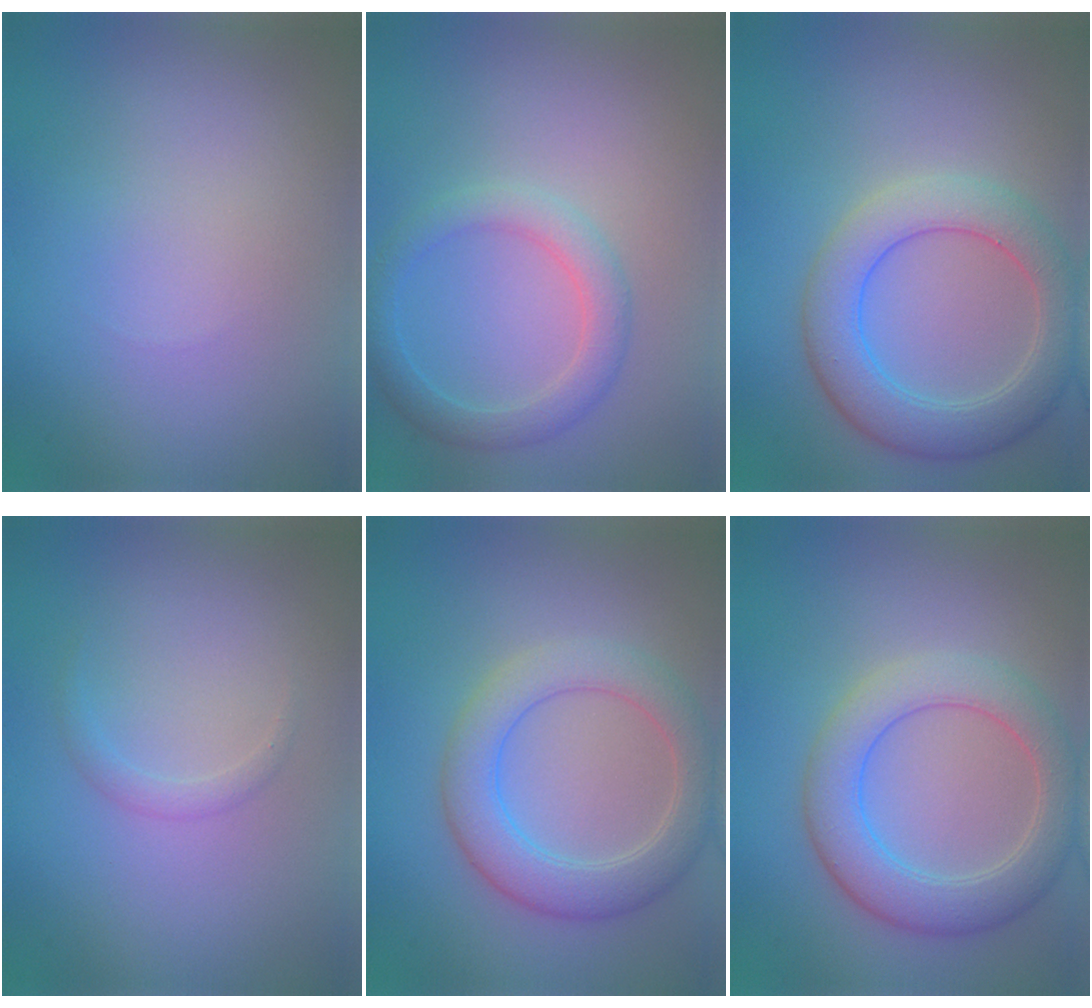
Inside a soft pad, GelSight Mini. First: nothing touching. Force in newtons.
{"total": 2.8, "press": 2.8, "slide": 0.0}
{"total": 5.7, "press": 5.7, "slide": 0.4}
{"total": 1.0, "press": 1.0, "slide": 0.1}
{"total": 5.0, "press": 5.0, "slide": 0.2}
{"total": 5.4, "press": 5.4, "slide": 0.4}